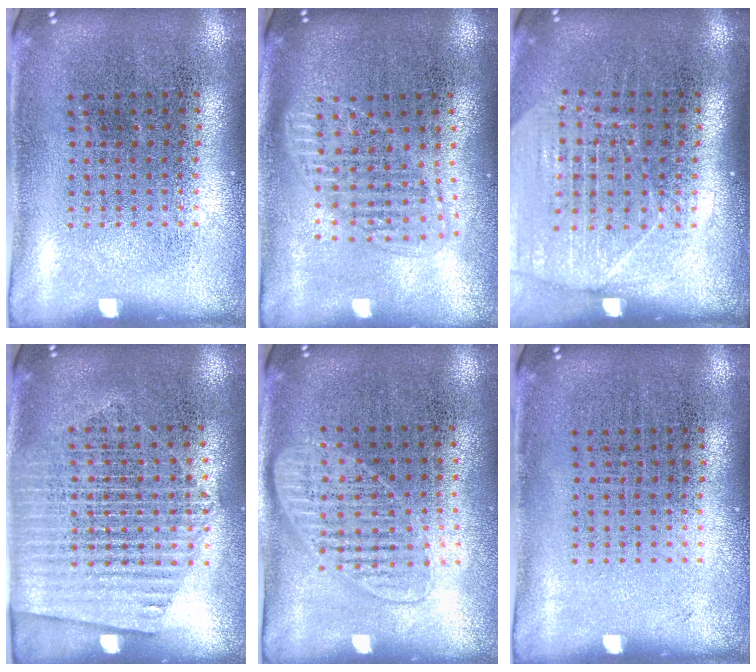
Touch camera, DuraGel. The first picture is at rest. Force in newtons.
{"total": 1.6, "press": 1.3, "slide": 0.8}
{"total": 1.7, "press": 1.5, "slide": 0.8}
{"total": 1.4, "press": 1.3, "slide": 0.7}
{"total": 1.4, "press": 1.3, "slide": 0.6}
{"total": 0.0}